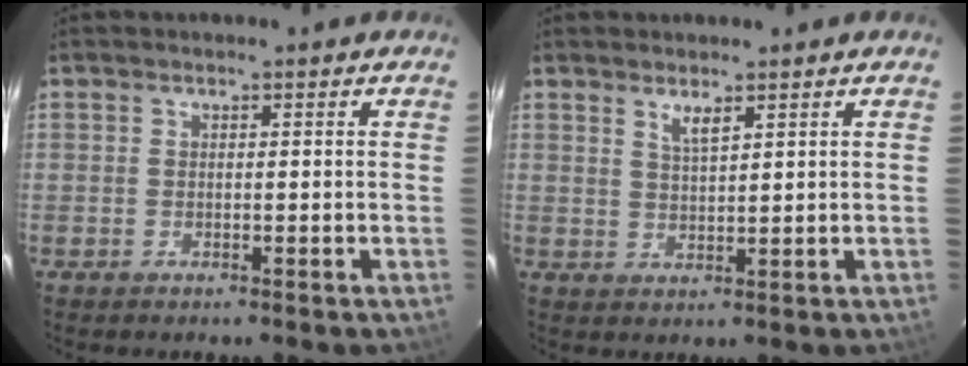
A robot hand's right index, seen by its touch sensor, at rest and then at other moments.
{"total": 2.6, "force": [1.8, 0.5, 1.8], "torque": [-0.033, -0.002, 0.033]}